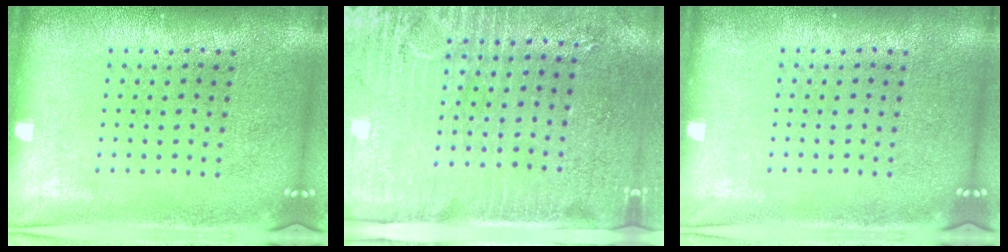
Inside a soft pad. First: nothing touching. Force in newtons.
{"total": 3.2, "press": 2.8, "slide": 1.6}
{"total": 0.0}